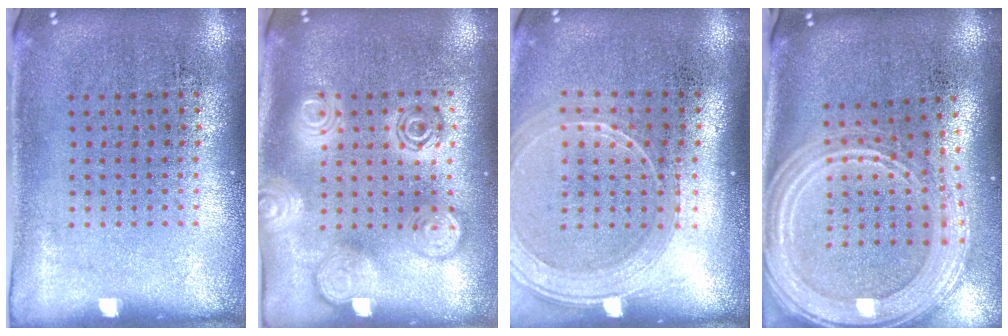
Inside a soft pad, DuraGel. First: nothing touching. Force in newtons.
{"total": 2.8, "press": 2.8, "slide": 0.3}
{"total": 2.0, "press": 1.8, "slide": 0.8}
{"total": 3.2, "press": 2.6, "slide": 1.9}